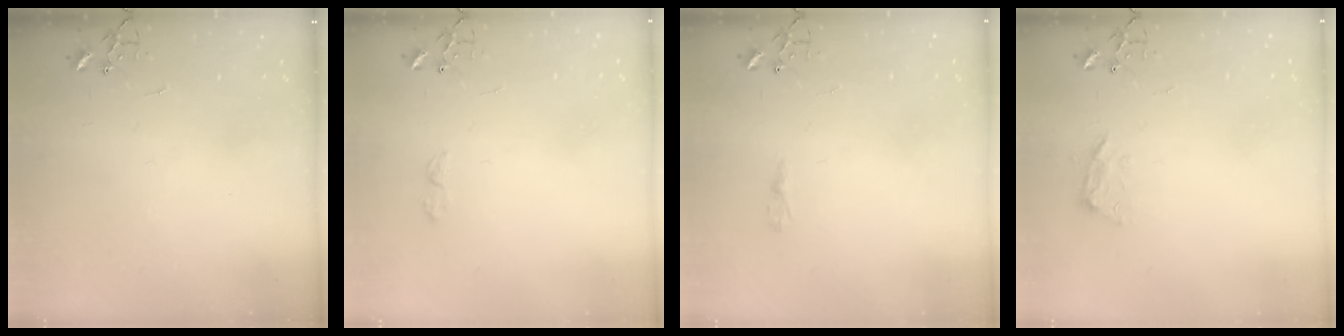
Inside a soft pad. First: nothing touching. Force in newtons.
{"total": 4.4, "press": 4.3, "slide": 0.7}
{"total": 3.6, "press": 3.6, "slide": 0.4}
{"total": 9.0, "press": 8.9, "slide": 1.1}